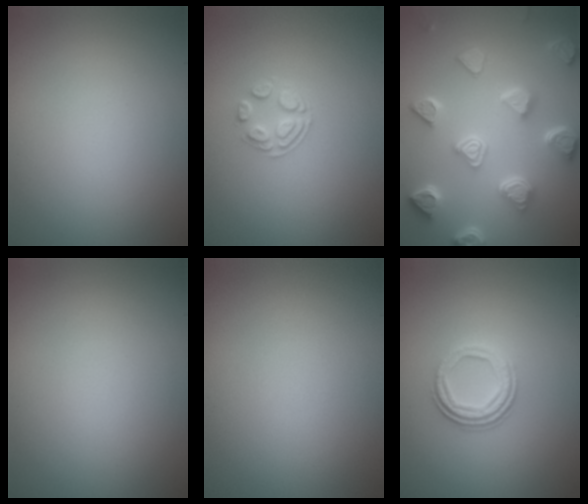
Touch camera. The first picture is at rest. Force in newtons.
{"total": 1.8, "press": 1.2, "slide": 1.4}
{"total": 6.7, "press": 5.3, "slide": 4.0}
{"total": 0.0}
{"total": 0.0}
{"total": 3.2, "press": 2.3, "slide": 2.1}